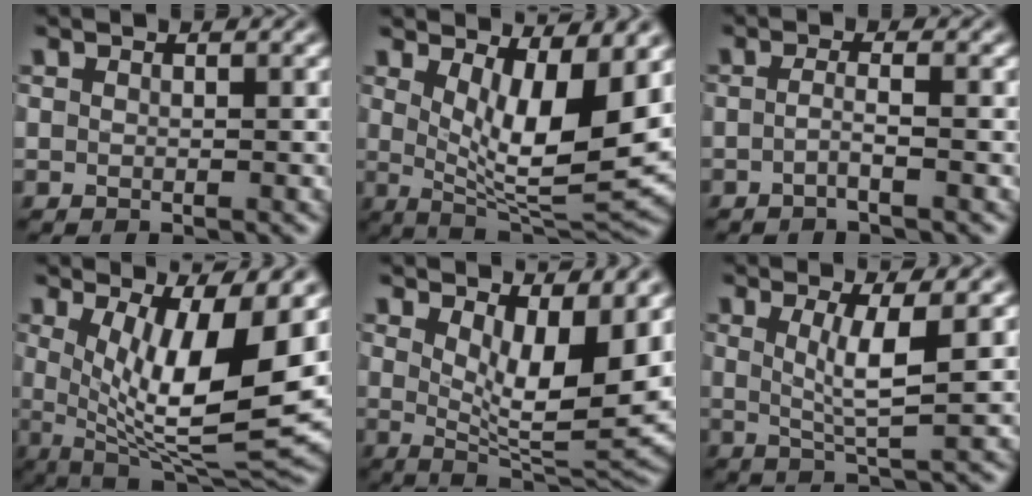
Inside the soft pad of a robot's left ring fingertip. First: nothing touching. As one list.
[{"total": 8.9, "force": [2.4, 2.8, 8.1], "torque": [-0.130, -0.024, 0.048]}, {"total": 1.7, "force": [-0.6, 0.3, 1.5], "torque": [-0.025, -0.001, -0.017]}, {"total": 11.2, "force": [1.7, 3.3, 10.5], "torque": [-0.169, -0.021, 0.034]}, {"total": 7.8, "force": [2.6, 2.7, 6.9], "torque": [-0.112, -0.022, 0.049]}, {"total": 4.0, "force": [0.9, 0.7, 3.8], "torque": [-0.068, -0.008, 0.019]}]